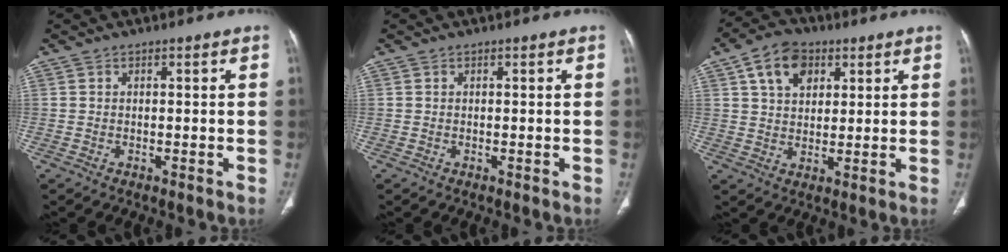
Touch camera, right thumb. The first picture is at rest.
{"total": 0.0}
{"total": 9.4, "force": [4.1, 6.4, 5.5], "torque": [-0.073, -0.005, 0.067]}